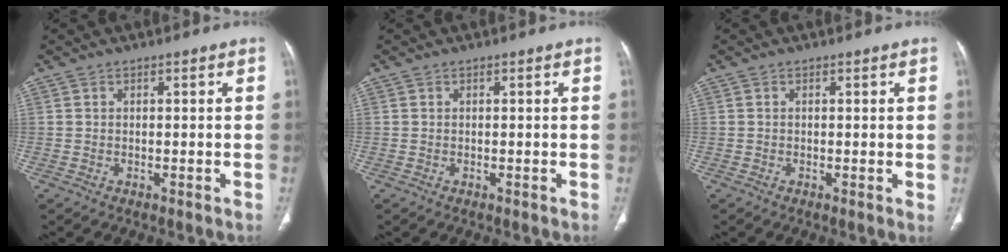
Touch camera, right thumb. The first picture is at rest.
{"total": 0.0}
{"total": 0.8, "force": [0.1, 0.2, 0.8], "torque": [-0.012, -0.003, 0.001]}